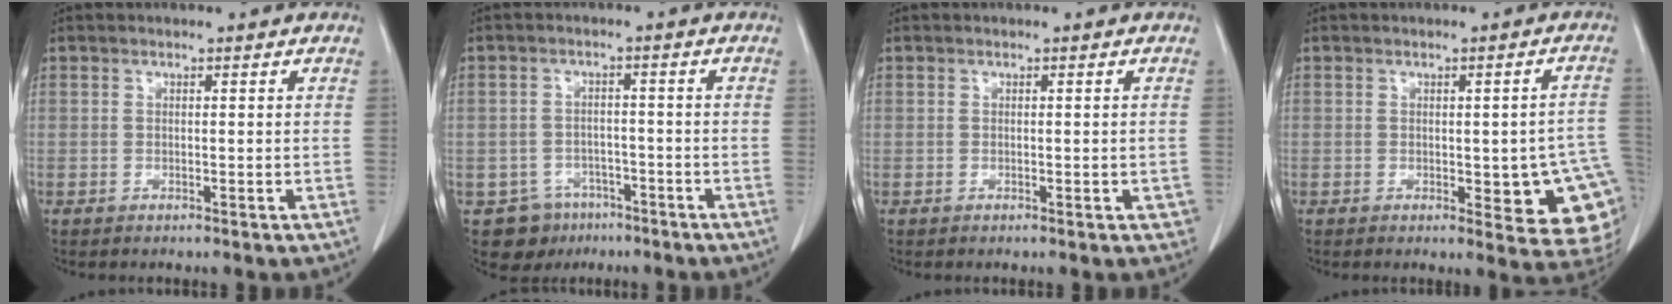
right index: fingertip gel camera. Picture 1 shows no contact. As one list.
[{"total": 6.8, "force": [-4.1, 5.5, 0.6], "torque": [-0.008, 0.010, -0.054]}, {"total": 1.6, "force": [-0.4, 0.7, 1.3], "torque": [-0.010, 0.004, -0.001]}, {"total": 12.7, "force": [-2.1, 4.0, 11.9], "torque": [-0.094, 0.006, -0.014]}]